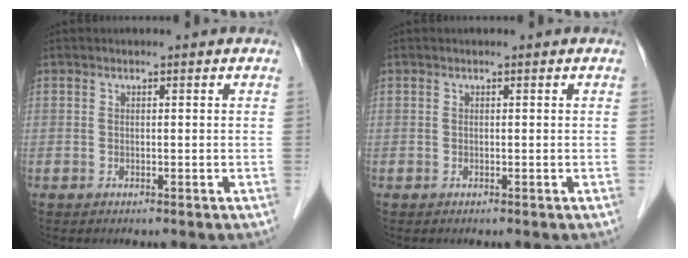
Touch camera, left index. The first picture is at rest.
{"total": 0.0}